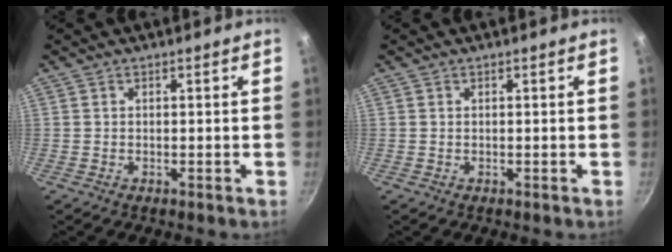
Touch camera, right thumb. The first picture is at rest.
{"total": 0.0}